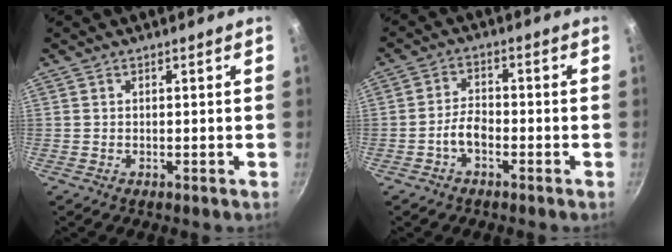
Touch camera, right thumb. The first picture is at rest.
{"total": 4.0, "force": [-2.0, 2.2, 2.7], "torque": [-0.044, 0.027, -0.042]}